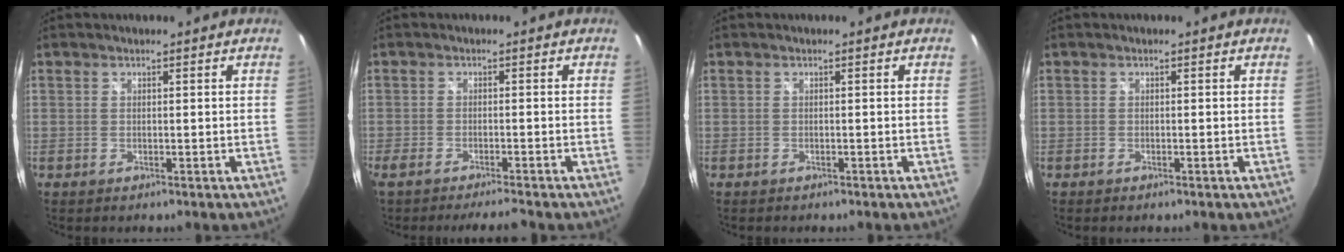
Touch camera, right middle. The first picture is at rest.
{"total": 5.0, "force": [-4.5, 0.0, 2.2], "torque": [-0.050, -0.010, -0.076]}
{"total": 0.7, "force": [-0.6, 0.3, 0.1], "torque": [-0.005, -0.002, -0.010]}
{"total": 0.6, "force": [-0.5, 0.3, 0.2], "torque": [-0.006, -0.003, -0.011]}